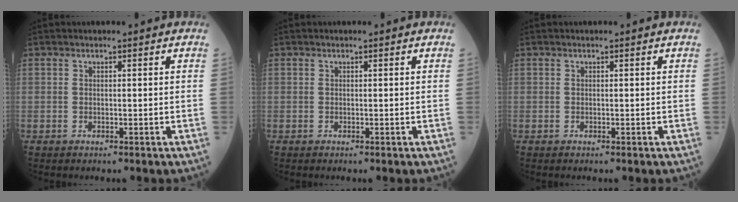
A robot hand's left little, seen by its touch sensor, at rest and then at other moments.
{"total": 0.0}
{"total": 0.0}